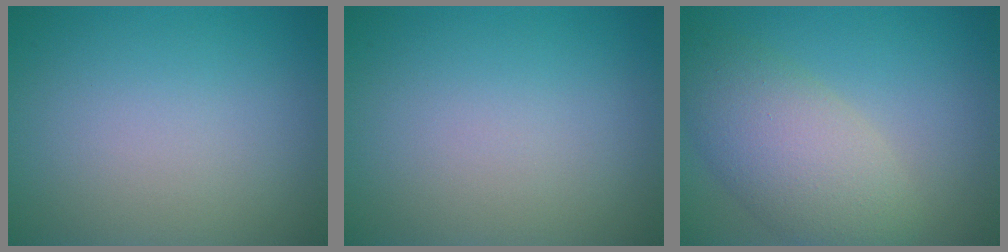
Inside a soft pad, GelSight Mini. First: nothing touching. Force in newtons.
{"total": 0.0}
{"total": 6.4, "press": 6.4, "slide": 0.6}